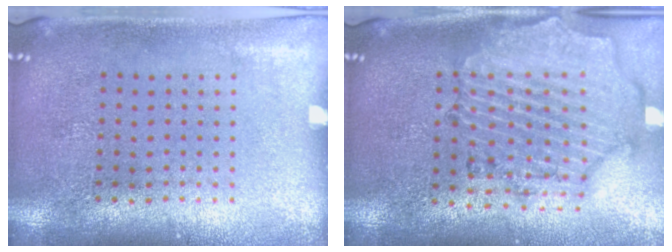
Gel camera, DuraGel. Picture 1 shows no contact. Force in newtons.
{"total": 1.7, "press": 1.7, "slide": 0.3}